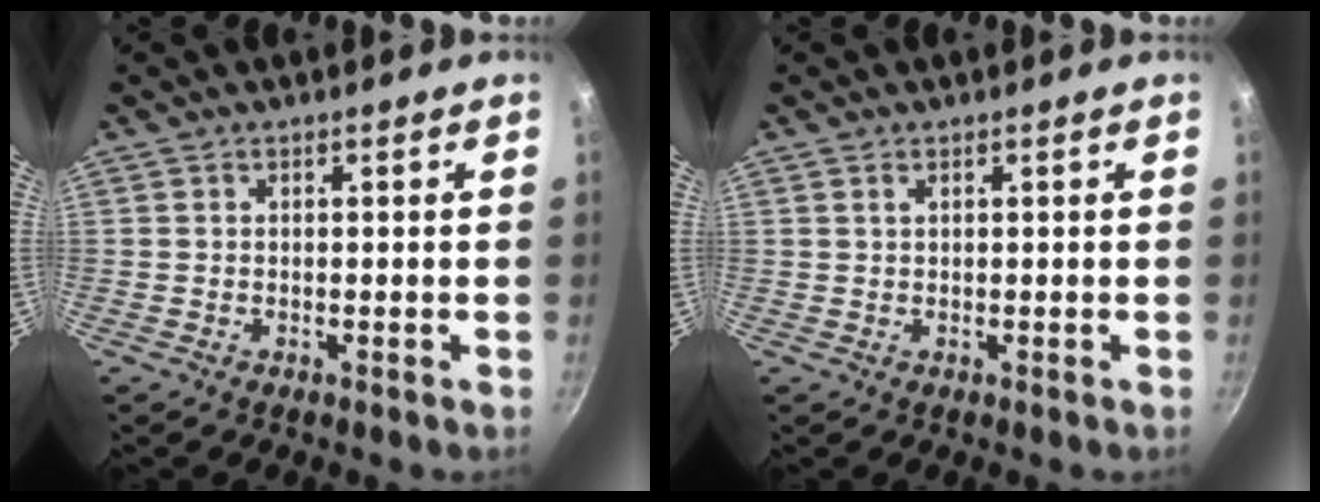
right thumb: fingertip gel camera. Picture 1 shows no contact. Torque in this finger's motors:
{"motor_torque": [-0.42, -0.23, -0.28, 0.28, 0.10]}